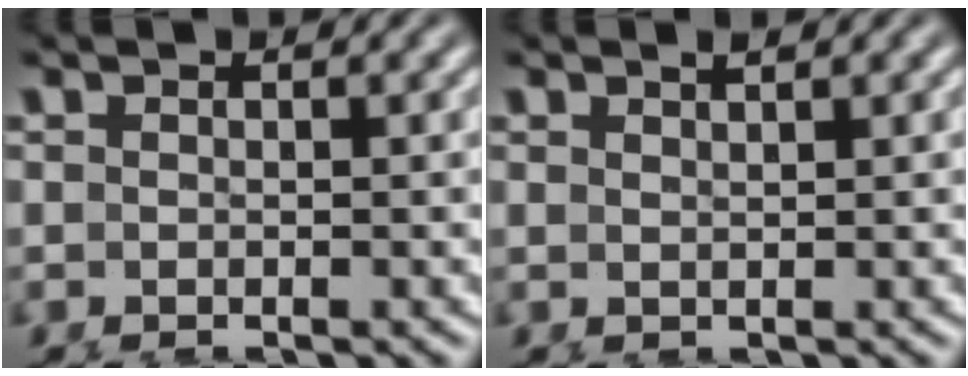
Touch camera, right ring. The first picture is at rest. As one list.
[{"total": 1.0, "force": [0.9, -0.4, 0.4], "torque": [-0.004, -0.003, 0.021]}]